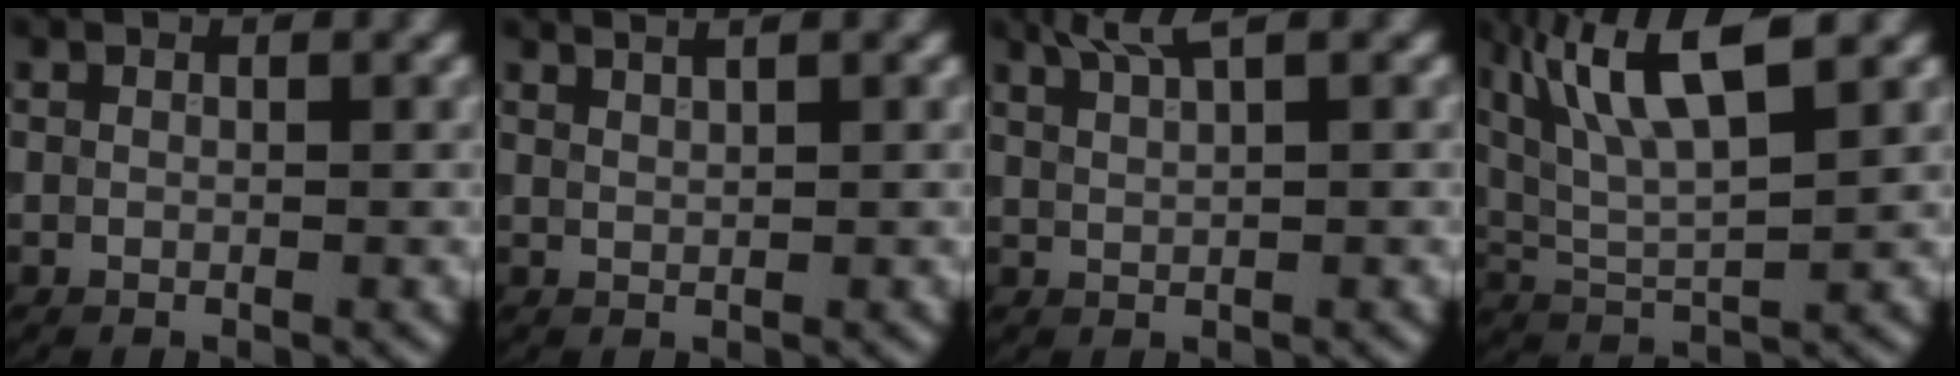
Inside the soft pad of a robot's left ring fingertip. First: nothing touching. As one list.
[{"total": 2.5, "force": [1.8, 0.9, 1.5], "torque": [0.001, 0.015, 0.003]}, {"total": 2.9, "force": [2.3, 0.2, 1.7], "torque": [-0.025, 0.008, 0.044]}, {"total": 8.5, "force": [4.3, 2.2, 7.1], "torque": [-0.138, 0.012, 0.080]}]